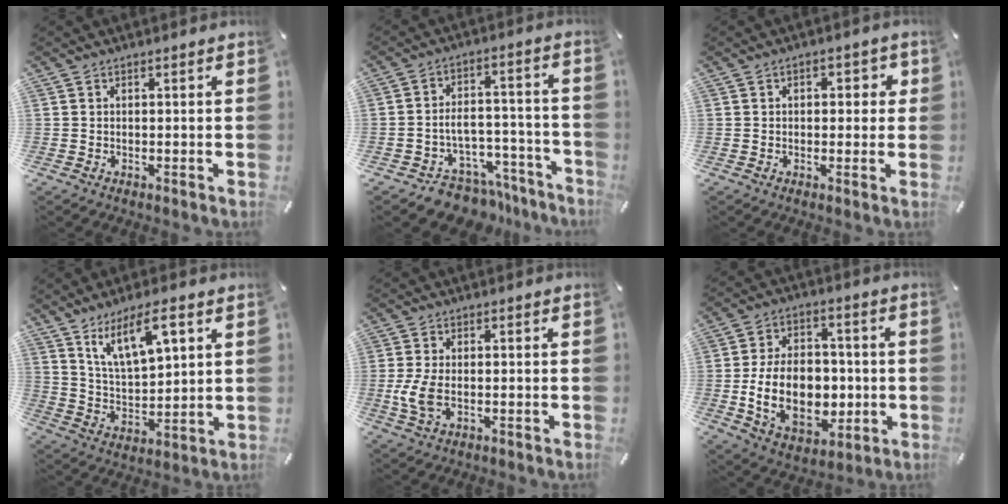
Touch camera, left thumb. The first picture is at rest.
{"total": 8.7, "force": [-5.1, 6.3, 3.1], "torque": [-0.045, 0.031, -0.080]}
{"total": 3.0, "force": [-0.1, 2.2, 2.1], "torque": [-0.017, 0.002, -0.011]}
{"total": 11.0, "force": [7.3, 4.1, 7.2], "torque": [-0.143, -0.020, 0.132]}
{"total": 5.8, "force": [-1.1, 2.9, 4.9], "torque": [-0.114, -0.007, -0.021]}
{"total": 18.1, "force": [-2.6, 12.2, 13.0], "torque": [-0.243, 0.005, -0.038]}